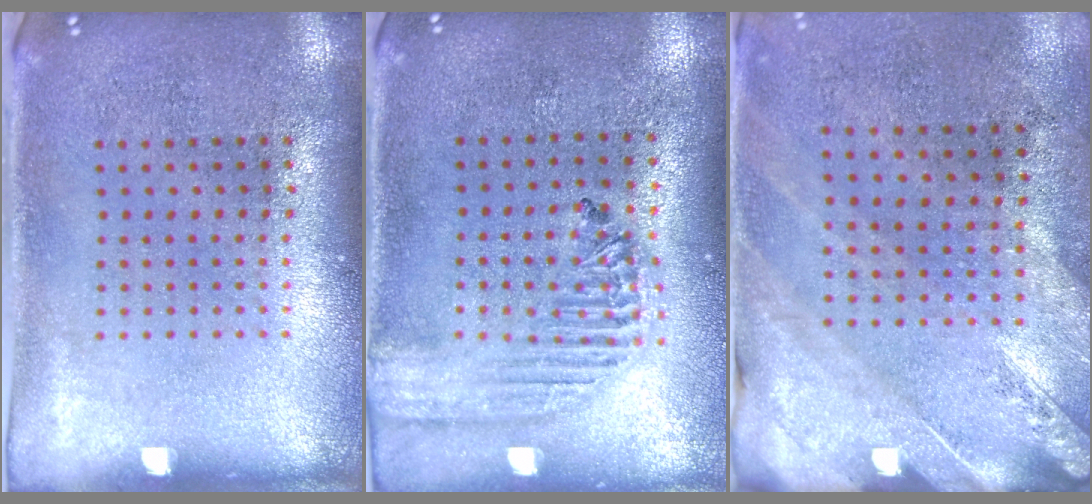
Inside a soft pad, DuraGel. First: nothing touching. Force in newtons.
{"total": 1.9, "press": 1.7, "slide": 0.8}
{"total": 2.4, "press": 2.0, "slide": 1.3}